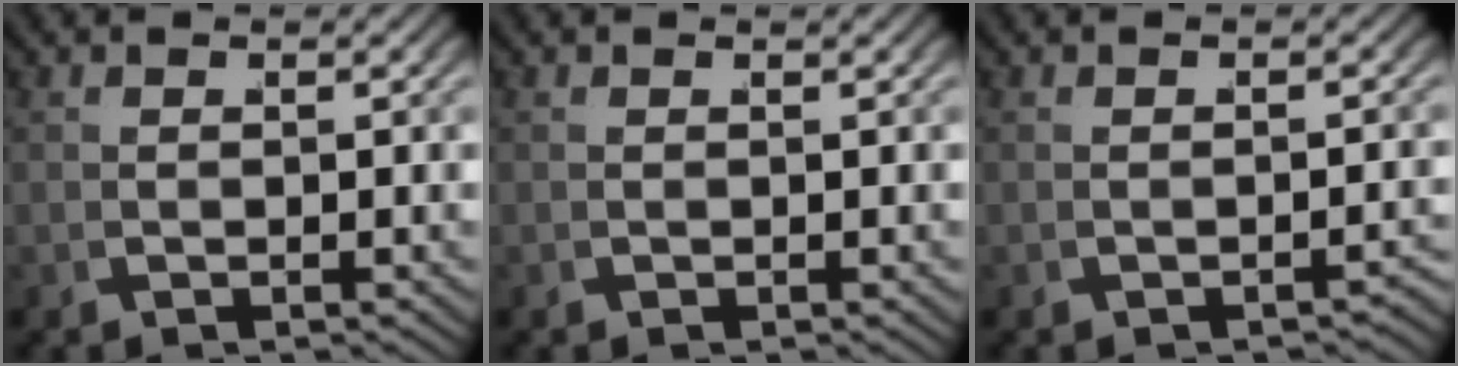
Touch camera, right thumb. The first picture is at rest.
{"total": 0.0}
{"total": 1.8, "force": [-1.7, 0.3, 0.5], "torque": [-0.009, 0.001, -0.023]}